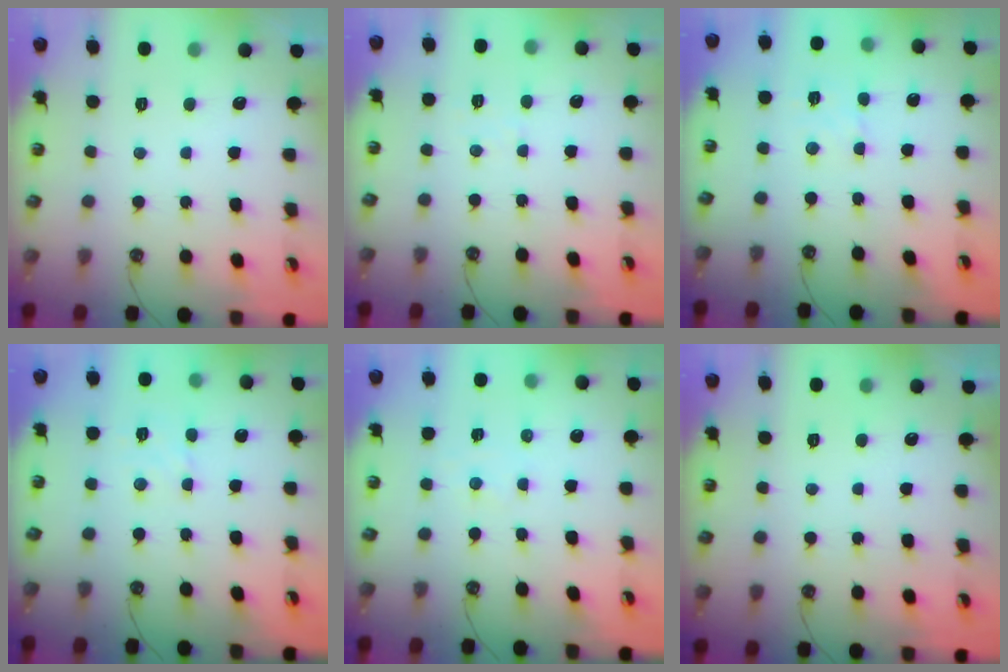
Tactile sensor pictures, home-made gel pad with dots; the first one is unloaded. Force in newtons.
{"total": 4.2, "press": 4.2, "slide": 0.5}
{"total": 2.9, "press": 2.8, "slide": 0.6}
{"total": 2.8, "press": 2.7, "slide": 0.5}
{"total": 1.4, "press": 1.4, "slide": 0.2}
{"total": 0.0}